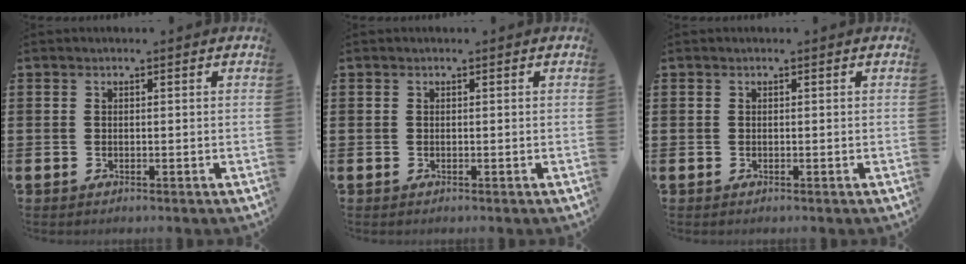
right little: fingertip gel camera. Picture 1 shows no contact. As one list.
[{"total": 0.0}, {"total": 0.0}]